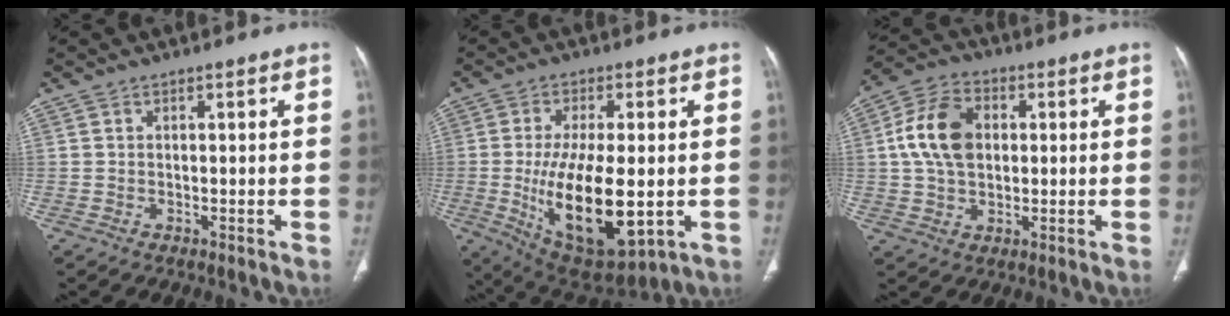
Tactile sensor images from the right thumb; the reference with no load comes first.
{"total": 18.5, "force": [-2.8, 7.7, 16.6], "torque": [-0.285, -0.024, -0.024]}
{"total": 11.6, "force": [1.4, 8.1, 8.2], "torque": [-0.144, 0.015, 0.019]}